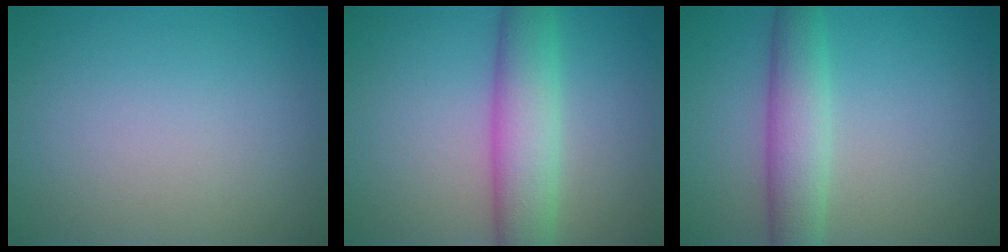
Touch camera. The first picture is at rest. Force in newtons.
{"total": 5.9, "press": 5.9, "slide": 0.1}
{"total": 4.5, "press": 4.5, "slide": 0.0}